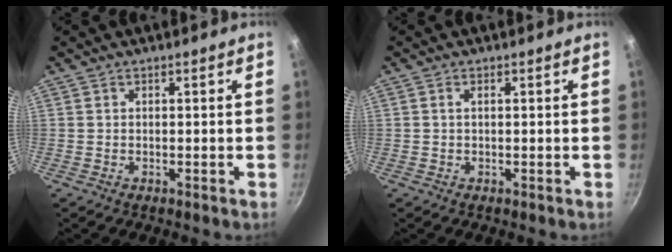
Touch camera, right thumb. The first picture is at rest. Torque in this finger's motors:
{"motor_torque": [-0.66, 0.33, 0.00, -0.20, 0.06]}